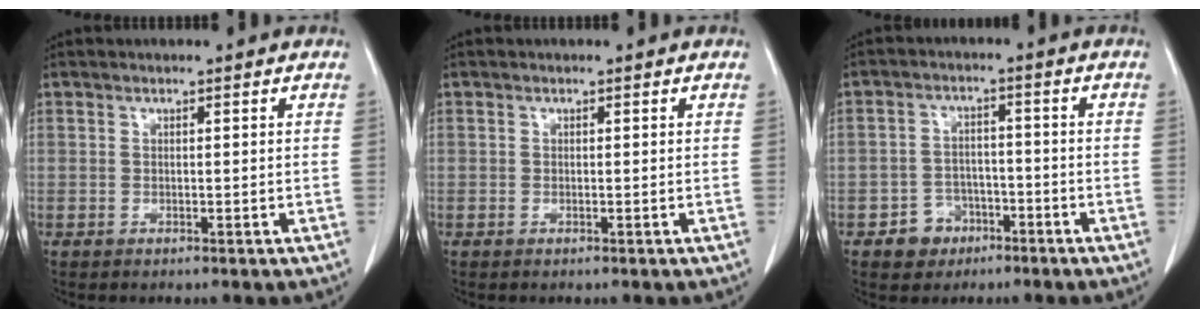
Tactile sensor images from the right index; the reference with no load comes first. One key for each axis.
{"total": 0.0}
{"total": 4.9, "fx": -2.7, "fy": 4.0, "fz": 0.9, "tx": -0.009, "ty": 0.014, "tz": -0.038}